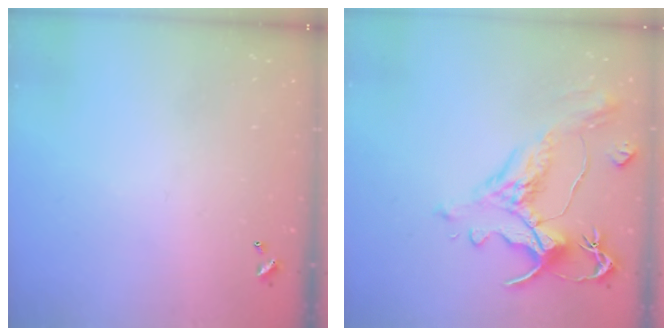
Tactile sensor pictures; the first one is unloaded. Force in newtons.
{"total": 1.6, "press": 0.3, "slide": 1.5}